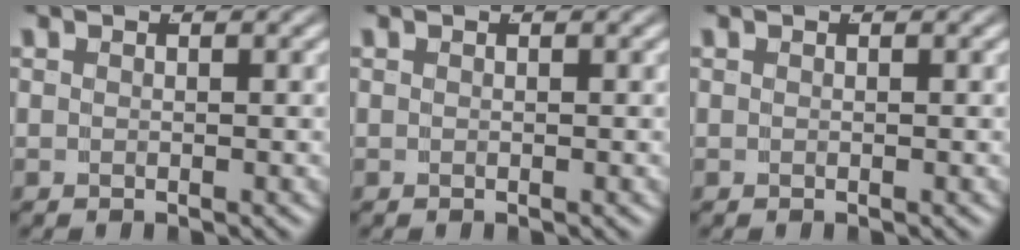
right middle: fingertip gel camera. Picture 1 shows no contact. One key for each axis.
{"total": 0.0}
{"total": 0.0}